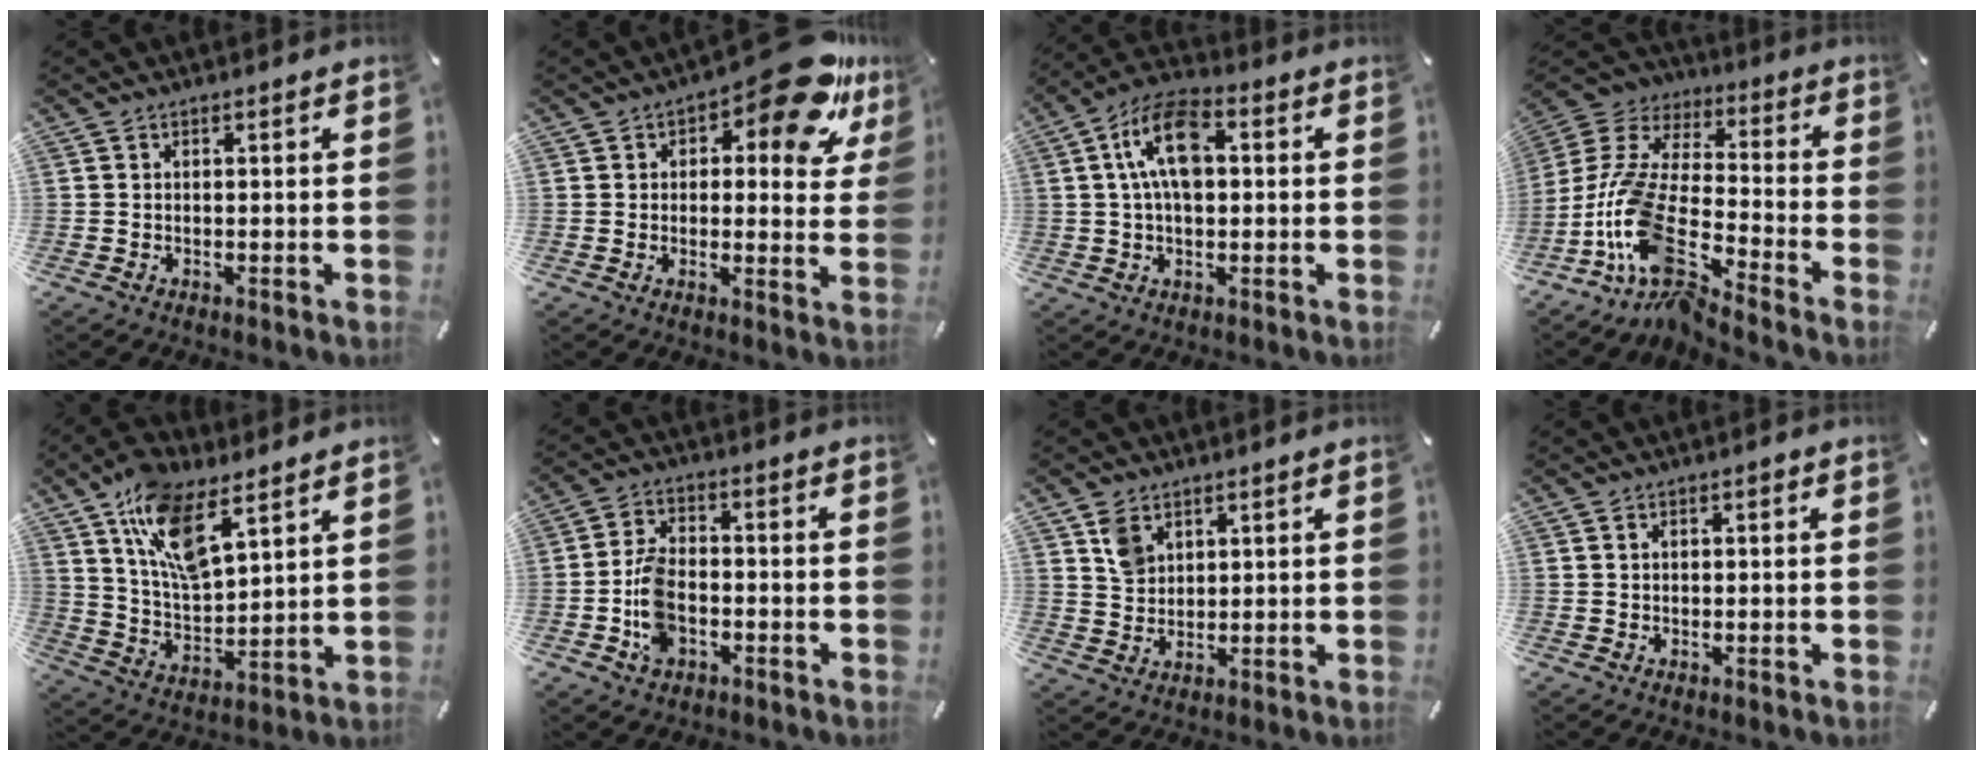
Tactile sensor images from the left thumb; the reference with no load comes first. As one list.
[{"total": 15.1, "force": [9.1, 6.0, 10.4], "torque": [-0.129, -0.058, 0.150]}, {"total": 11.5, "force": [1.9, 6.9, 9.0], "torque": [-0.179, 0.008, 0.035]}, {"total": 18.4, "force": [-10.8, 8.3, 12.3], "torque": [-0.292, 0.024, -0.207]}, {"total": 14.2, "force": [9.3, 5.9, 9.0], "torque": [-0.189, -0.037, 0.169]}, {"total": 8.4, "force": [-2.6, 5.7, 5.5], "torque": [-0.122, 0.013, -0.048]}, {"total": 5.6, "force": [2.9, 4.3, 2.2], "torque": [-0.038, 0.001, 0.053]}, {"total": 1.2, "force": [0.2, 0.9, 0.7], "torque": [-0.015, 0.006, 0.003]}]